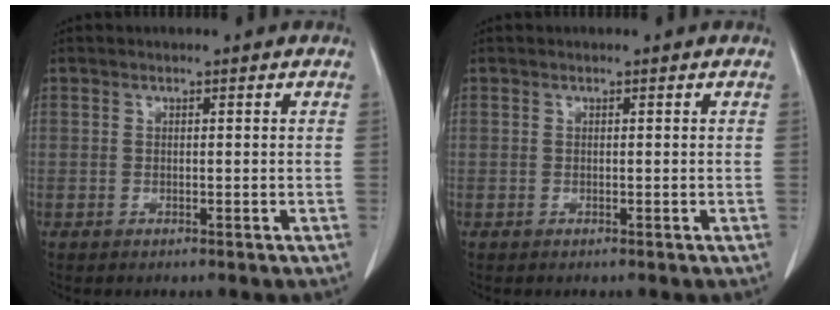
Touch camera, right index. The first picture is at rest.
{"total": 0.0}